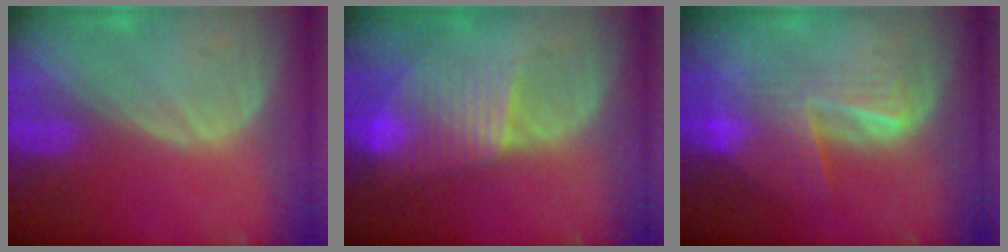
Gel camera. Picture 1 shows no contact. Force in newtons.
{"total": 8.0, "press": 6.9, "slide": 4.1}
{"total": 7.2, "press": 6.6, "slide": 2.9}